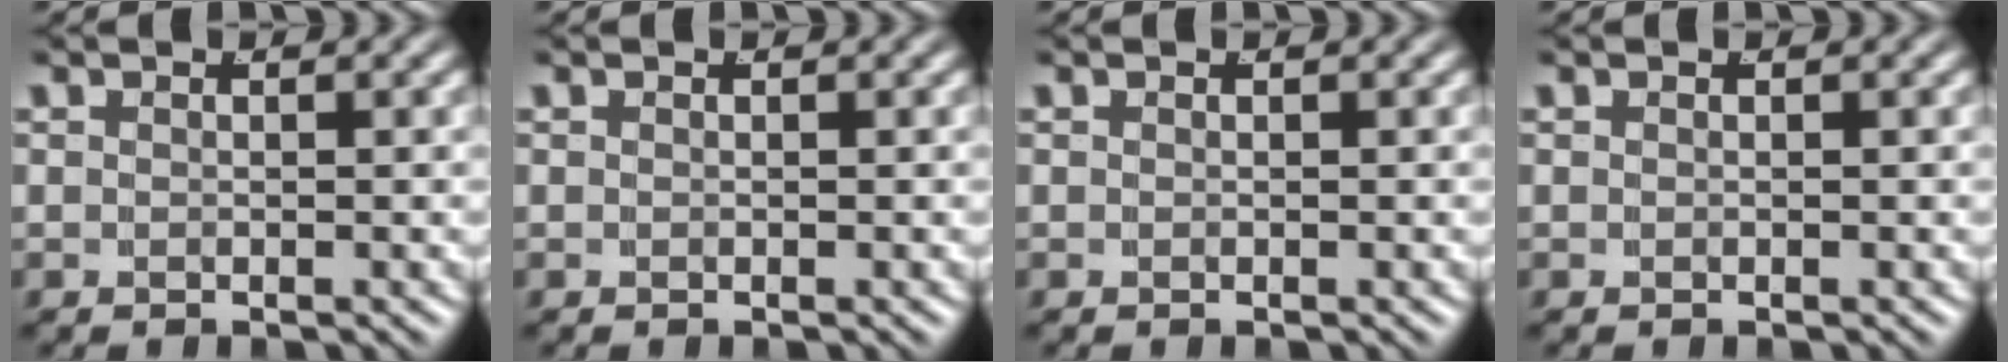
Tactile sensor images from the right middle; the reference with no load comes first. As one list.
[{"total": 0.0}, {"total": 0.0}, {"total": 0.0}]